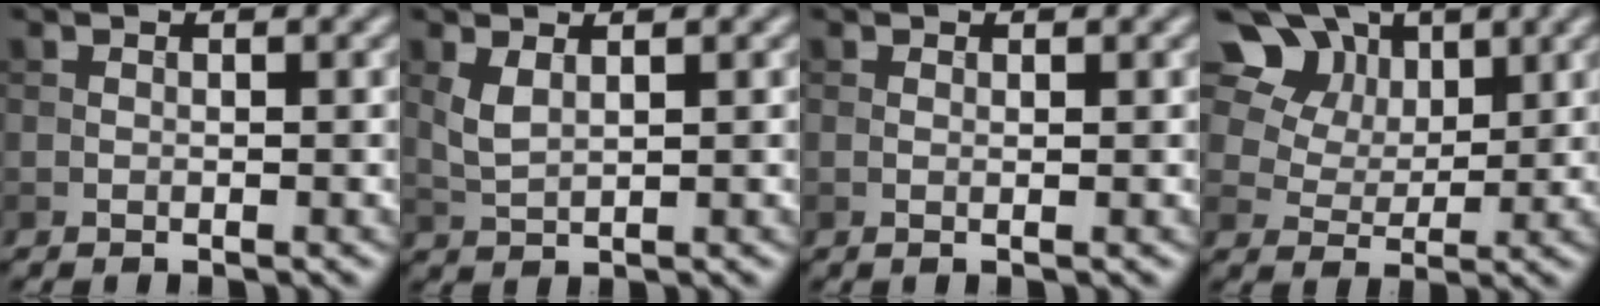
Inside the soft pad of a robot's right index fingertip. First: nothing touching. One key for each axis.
{"total": 2.0, "fx": 0.9, "fy": 0.8, "fz": 1.6, "tx": -0.043, "ty": -0.001, "tz": 0.023}
{"total": 0.5, "fx": 0.1, "fy": 0.0, "fz": 0.5, "tx": -0.009, "ty": 0.000, "tz": 0.000}
{"total": 13.2, "fx": 7.3, "fy": 9.0, "fz": 6.4, "tx": -0.146, "ty": 0.024, "tz": 0.139}